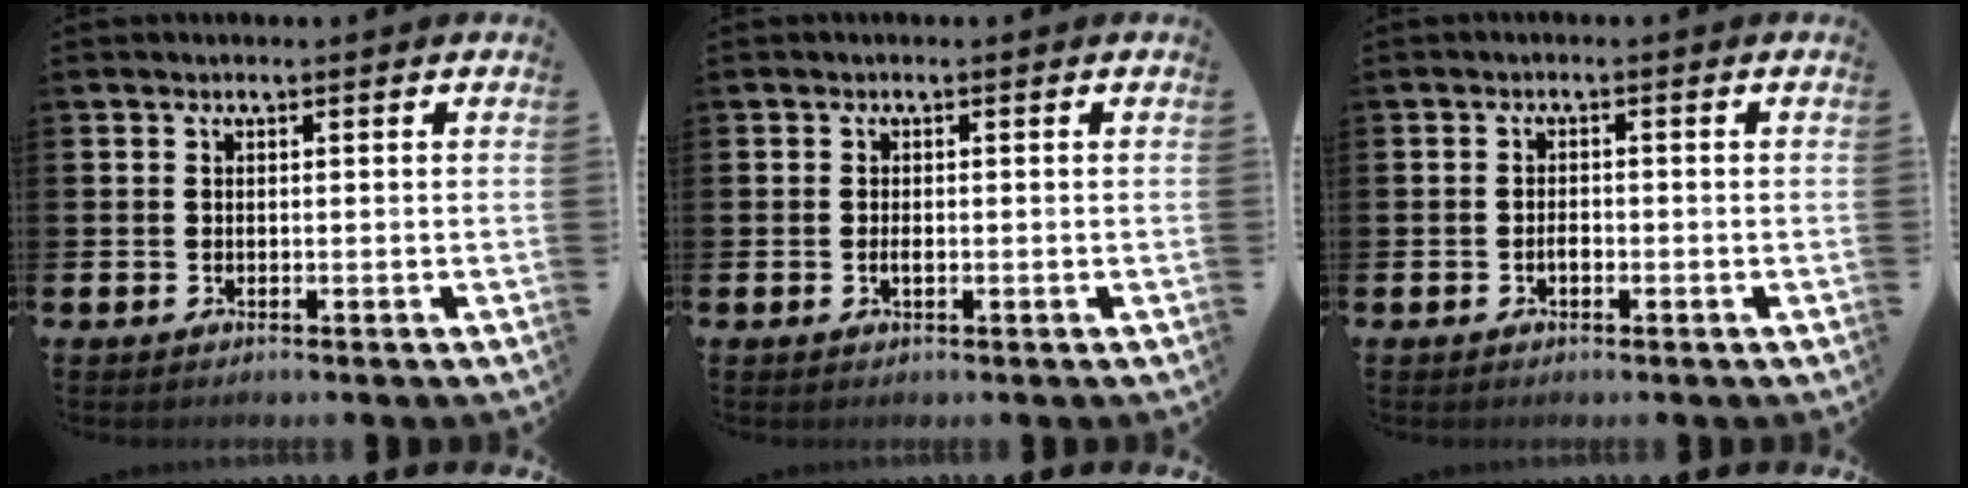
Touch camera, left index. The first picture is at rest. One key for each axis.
{"total": 0.8, "fx": -0.2, "fy": 0.4, "fz": 0.7, "tx": -0.023, "ty": 0.004, "tz": -0.003}
{"total": 1.3, "fx": -0.5, "fy": 0.7, "fz": 0.9, "tx": -0.018, "ty": 0.001, "tz": -0.009}